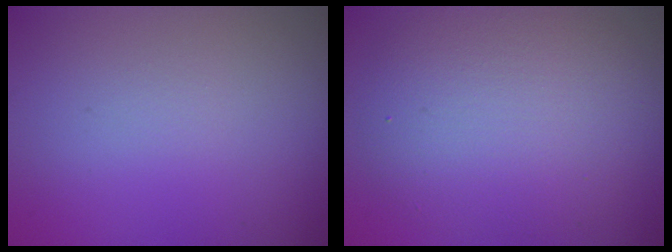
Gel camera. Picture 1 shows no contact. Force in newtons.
{"total": 7.2, "press": 7.2, "slide": 0.3}